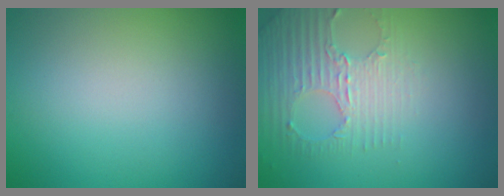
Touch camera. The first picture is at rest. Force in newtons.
{"total": 2.9, "press": 2.7, "slide": 1.1}